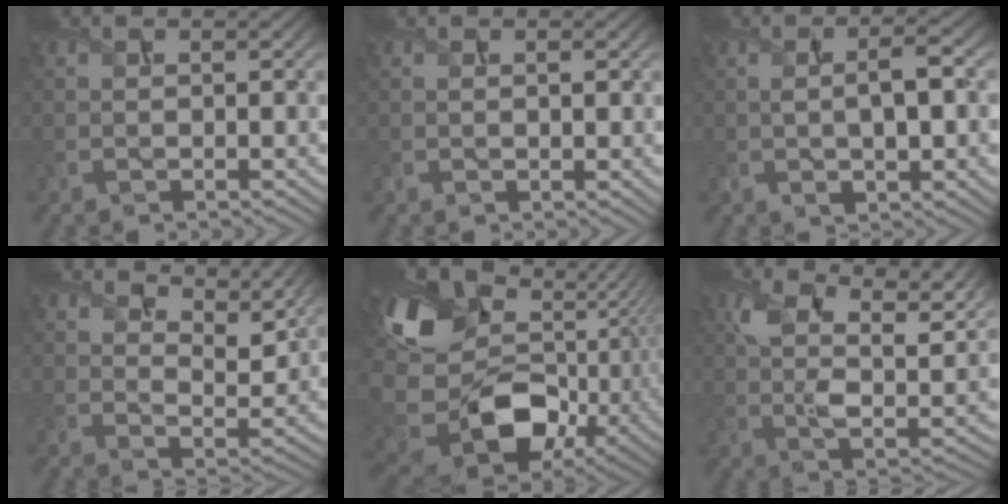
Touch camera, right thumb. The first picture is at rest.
{"total": 1.2, "force": [0.3, 0.3, 1.1], "torque": [-0.018, -0.002, 0.008]}
{"total": 6.2, "force": [0.1, 2.4, 5.7], "torque": [-0.101, -0.003, 0.005]}
{"total": 9.4, "force": [7.4, 3.6, 4.4], "torque": [-0.094, -0.013, 0.108]}
{"total": 18.1, "force": [-1.4, 13.1, 12.4], "torque": [-0.262, -0.028, -0.013]}
{"total": 12.4, "force": [6.0, 5.9, 9.1], "torque": [-0.185, -0.011, 0.107]}